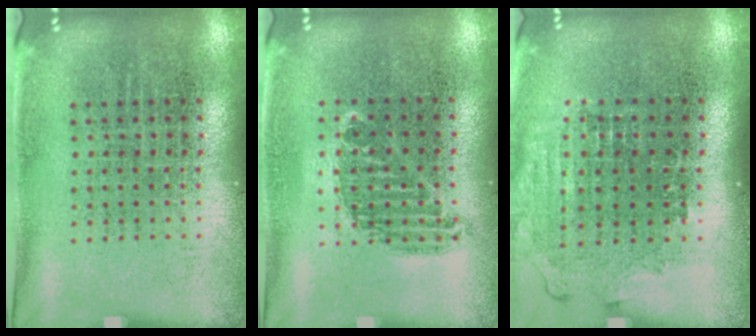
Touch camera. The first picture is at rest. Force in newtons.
{"total": 0.8, "press": 0.7, "slide": 0.4}
{"total": 1.4, "press": 1.2, "slide": 0.6}